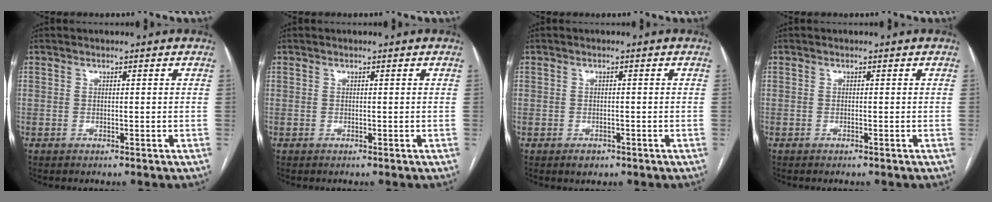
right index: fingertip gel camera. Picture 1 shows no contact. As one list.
[{"total": 0.0}, {"total": 1.8, "force": [-1.1, 1.2, 0.7], "torque": [-0.010, 0.001, -0.010]}, {"total": 0.0}]